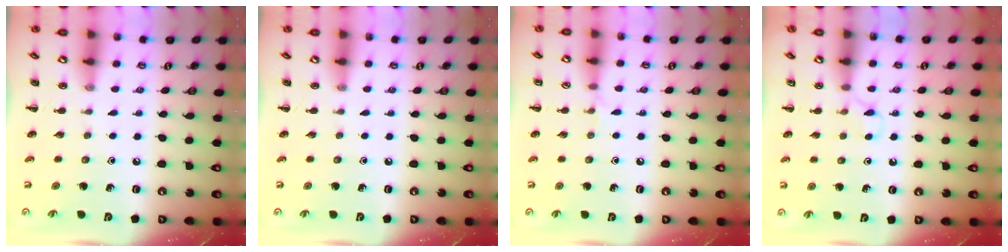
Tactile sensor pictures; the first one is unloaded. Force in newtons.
{"total": 0.0}
{"total": 4.1, "press": 3.8, "slide": 1.5}
{"total": 2.6, "press": 2.4, "slide": 0.9}